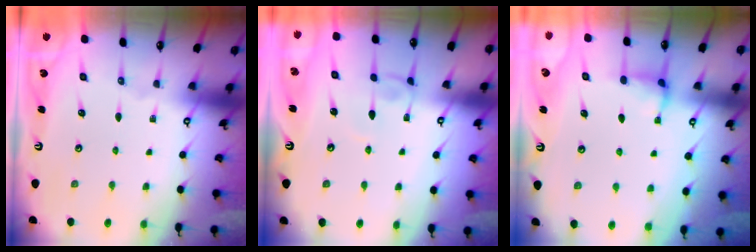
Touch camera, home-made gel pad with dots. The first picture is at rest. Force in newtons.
{"total": 2.7, "press": 2.7, "slide": 0.2}
{"total": 2.4, "press": 2.4, "slide": 0.4}